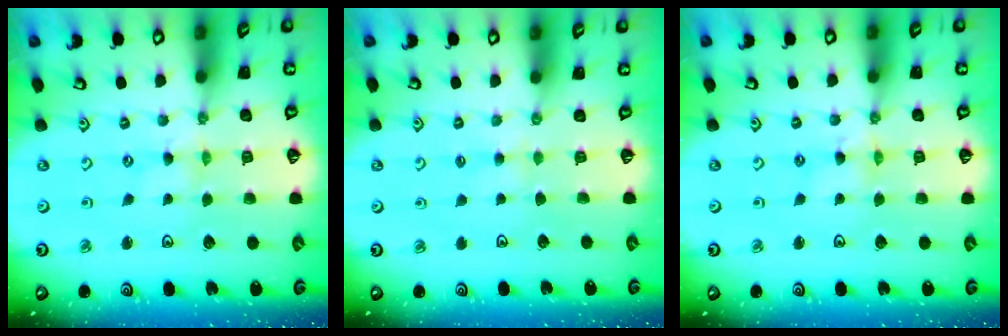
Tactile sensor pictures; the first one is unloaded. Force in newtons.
{"total": 1.9, "press": 1.9, "slide": 0.3}
{"total": 2.3, "press": 2.3, "slide": 0.3}